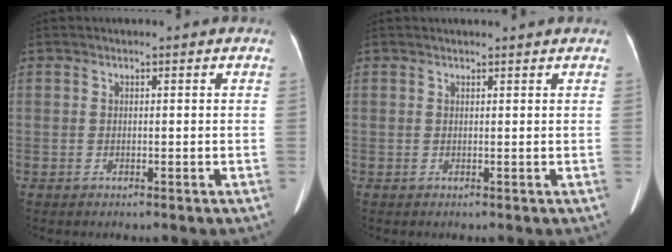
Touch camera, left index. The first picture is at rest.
{"total": 2.4, "force": [2.3, -0.2, 0.7], "torque": [-0.010, 0.013, 0.029]}